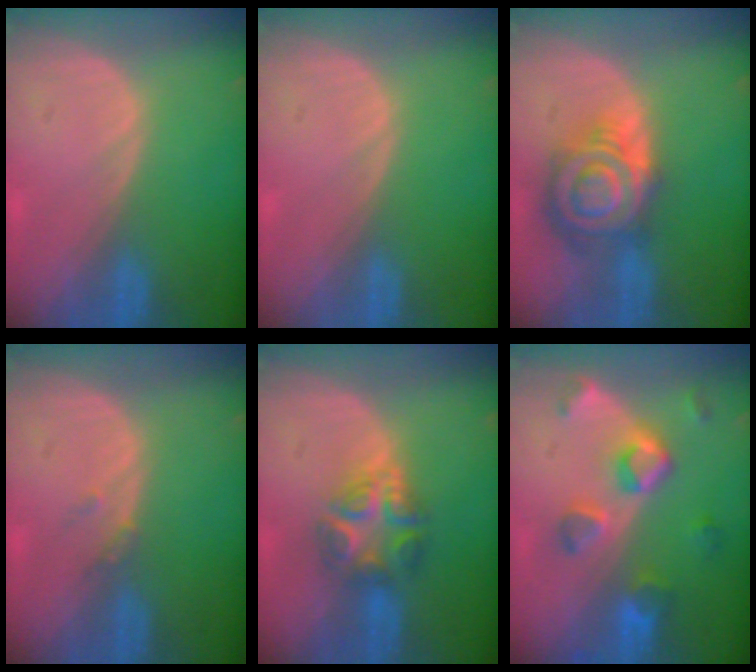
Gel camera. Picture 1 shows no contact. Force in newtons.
{"total": 0.0}
{"total": 9.1, "press": 9.1, "slide": 0.5}
{"total": 1.3, "press": 1.1, "slide": 0.7}
{"total": 6.3, "press": 6.1, "slide": 1.8}
{"total": 7.7, "press": 7.0, "slide": 3.2}